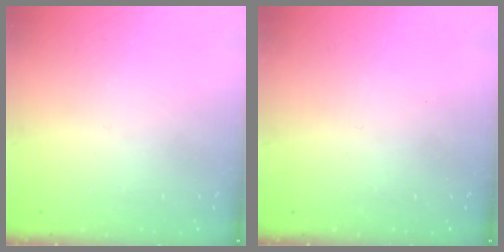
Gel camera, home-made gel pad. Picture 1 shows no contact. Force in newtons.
{"total": 0.0}